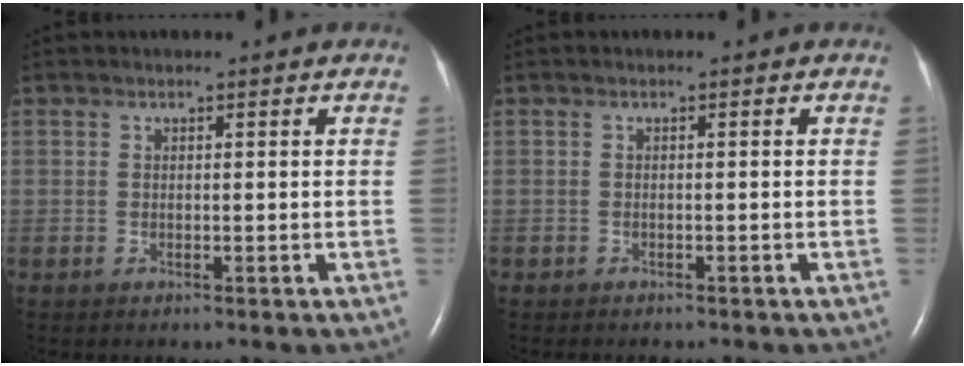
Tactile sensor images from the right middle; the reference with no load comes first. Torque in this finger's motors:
{"motor_torque": [-0.02, 0.03, 0.01, 0.01]}